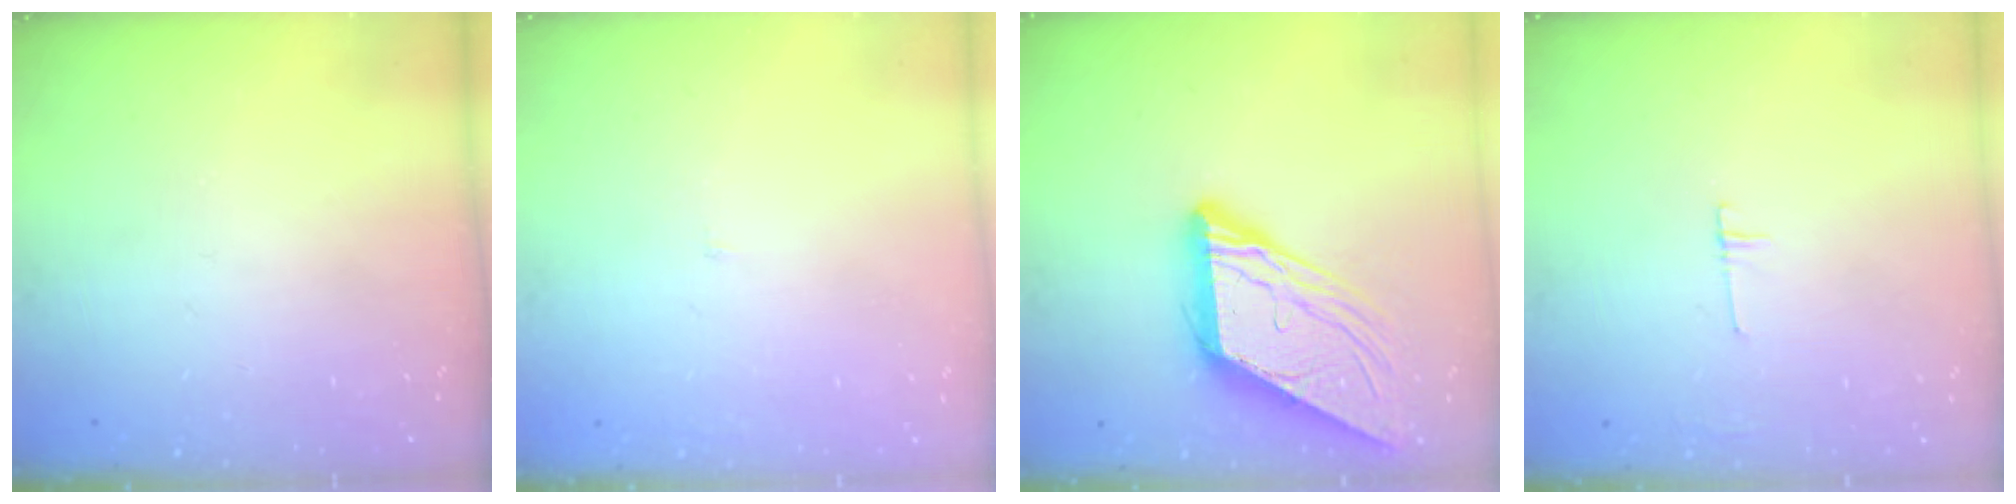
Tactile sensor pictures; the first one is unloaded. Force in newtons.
{"total": 2.0, "press": 2.0, "slide": 0.1}
{"total": 13.1, "press": 13.1, "slide": 1.3}
{"total": 4.5, "press": 4.5, "slide": 0.4}